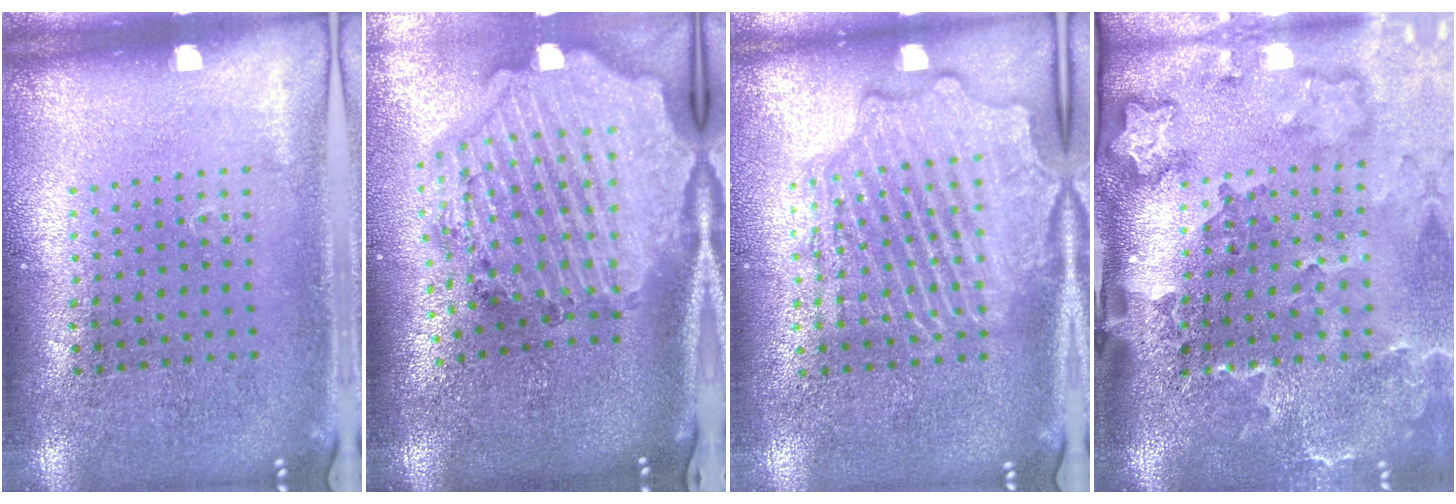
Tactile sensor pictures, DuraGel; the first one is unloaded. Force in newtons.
{"total": 4.0, "press": 3.2, "slide": 2.3}
{"total": 2.3, "press": 2.3, "slide": 0.4}
{"total": 3.4, "press": 2.4, "slide": 2.5}